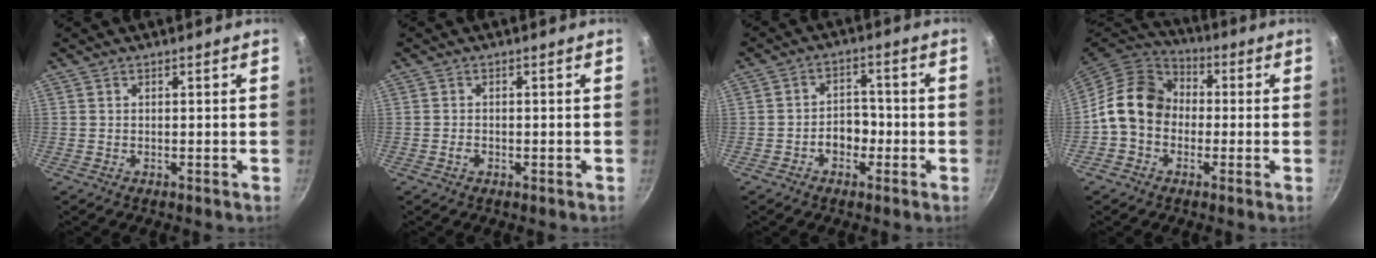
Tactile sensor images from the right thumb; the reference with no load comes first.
{"total": 1.2, "force": [-0.5, 0.8, 0.7], "torque": [-0.015, 0.003, -0.012]}
{"total": 5.4, "force": [-1.9, 4.0, 3.1], "torque": [-0.015, 0.023, -0.033]}
{"total": 12.6, "force": [-0.6, 10.4, 7.1], "torque": [-0.088, 0.031, -0.033]}